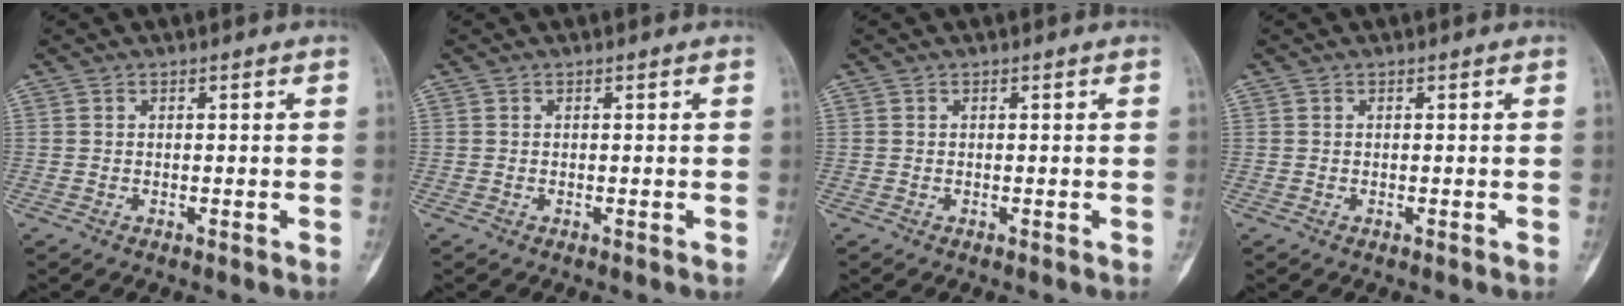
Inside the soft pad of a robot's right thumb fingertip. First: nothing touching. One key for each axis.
{"total": 0.0}
{"total": 0.0}
{"total": 0.0}